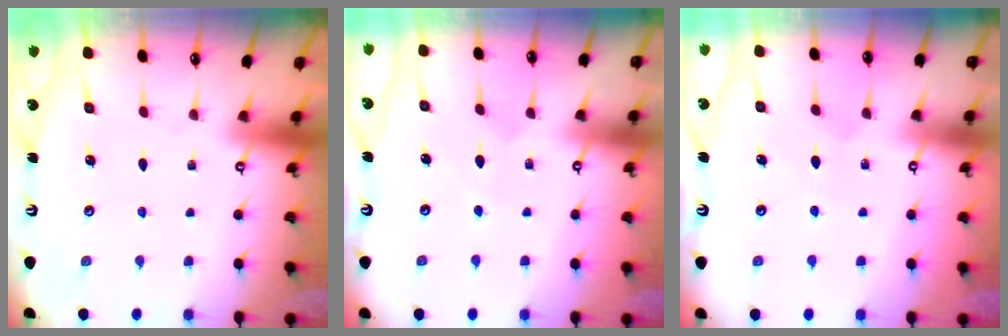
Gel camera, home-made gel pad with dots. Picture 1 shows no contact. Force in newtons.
{"total": 4.9, "press": 4.9, "slide": 0.6}
{"total": 4.3, "press": 4.2, "slide": 0.4}